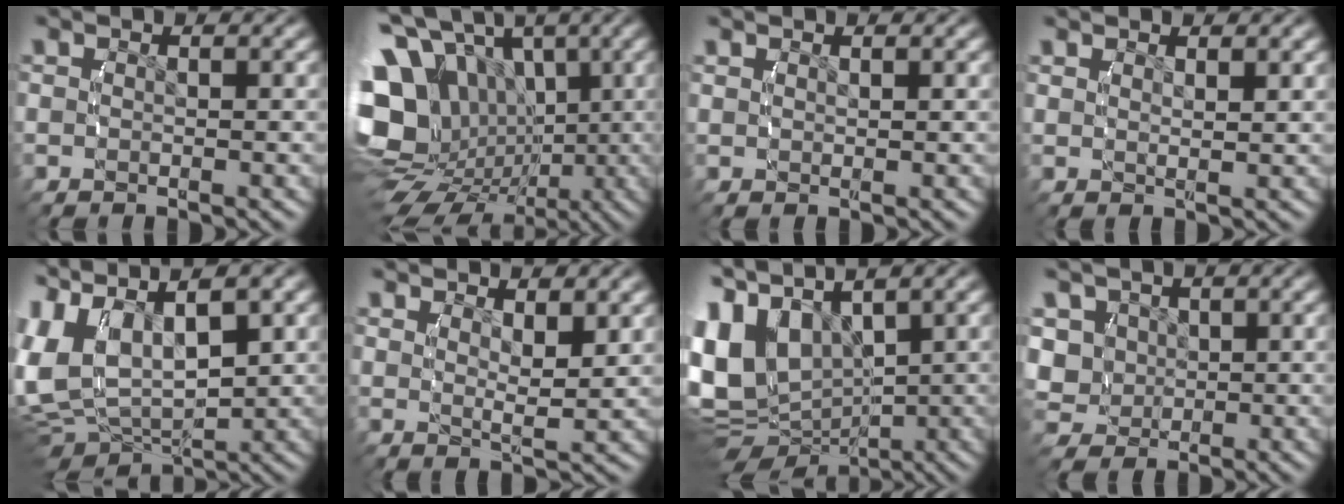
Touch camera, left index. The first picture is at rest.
{"total": 18.4, "force": [-1.1, 15.4, 10.1], "torque": [-0.220, -0.071, -0.005]}
{"total": 0.8, "force": [0.6, -0.1, 0.4], "torque": [0.000, 0.000, 0.017]}
{"total": 1.4, "force": [1.2, -0.3, 0.7], "torque": [-0.006, -0.002, 0.025]}
{"total": 13.2, "force": [1.0, 10.2, 8.3], "torque": [-0.203, -0.025, 0.019]}
{"total": 2.6, "force": [2.0, -0.1, 1.7], "torque": [-0.021, -0.009, 0.038]}
{"total": 13.1, "force": [-0.5, 10.5, 7.8], "torque": [-0.201, -0.041, 0.009]}
{"total": 8.2, "force": [0.1, 7.6, 3.1], "torque": [-0.094, -0.034, 0.009]}